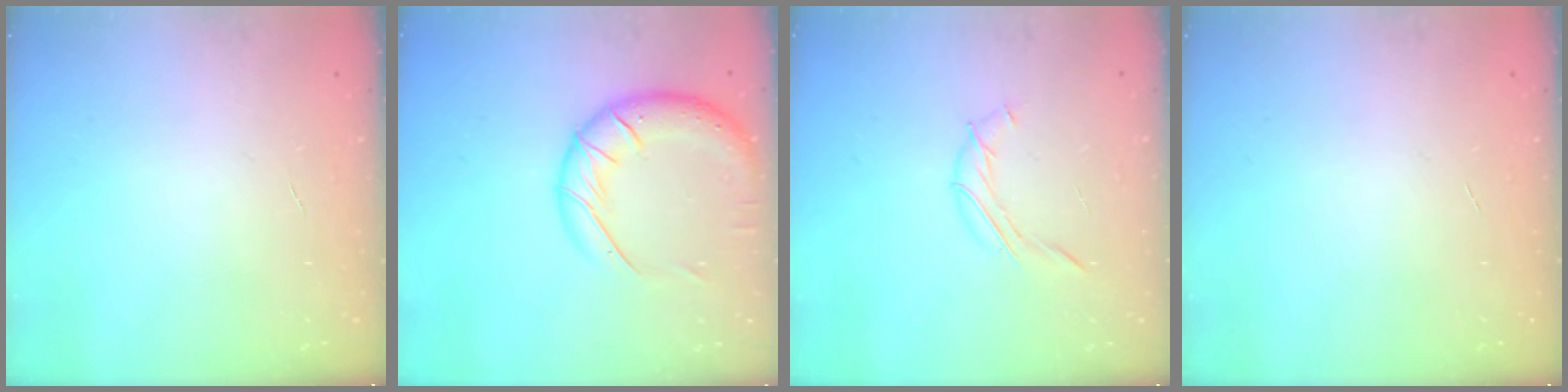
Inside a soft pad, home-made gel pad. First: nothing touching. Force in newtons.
{"total": 15.9, "press": 15.5, "slide": 3.1}
{"total": 7.4, "press": 7.3, "slide": 1.3}
{"total": 0.0}